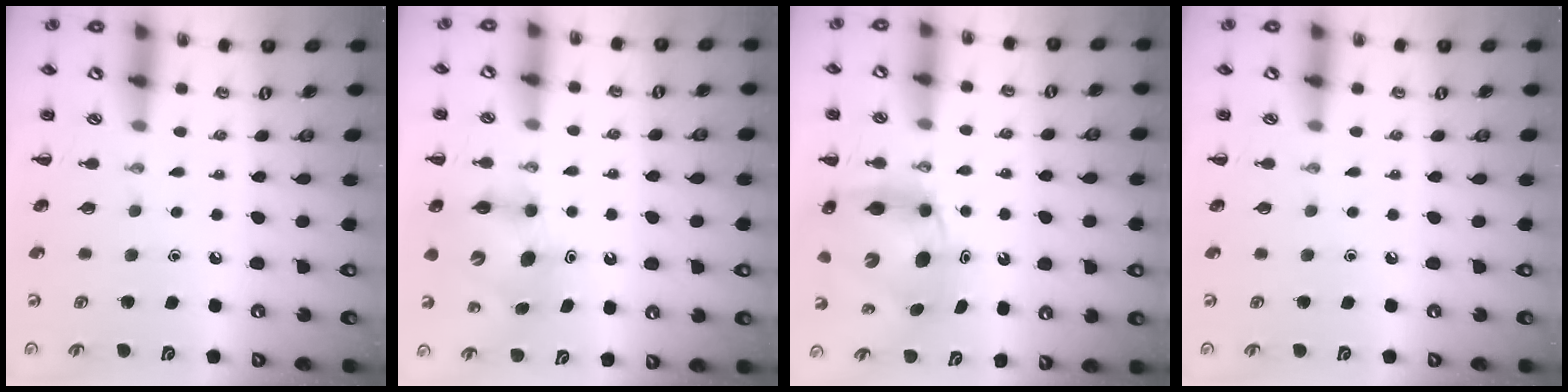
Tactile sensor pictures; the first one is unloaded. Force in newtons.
{"total": 6.7, "press": 6.7, "slide": 0.6}
{"total": 7.8, "press": 7.3, "slide": 2.6}
{"total": 0.0}